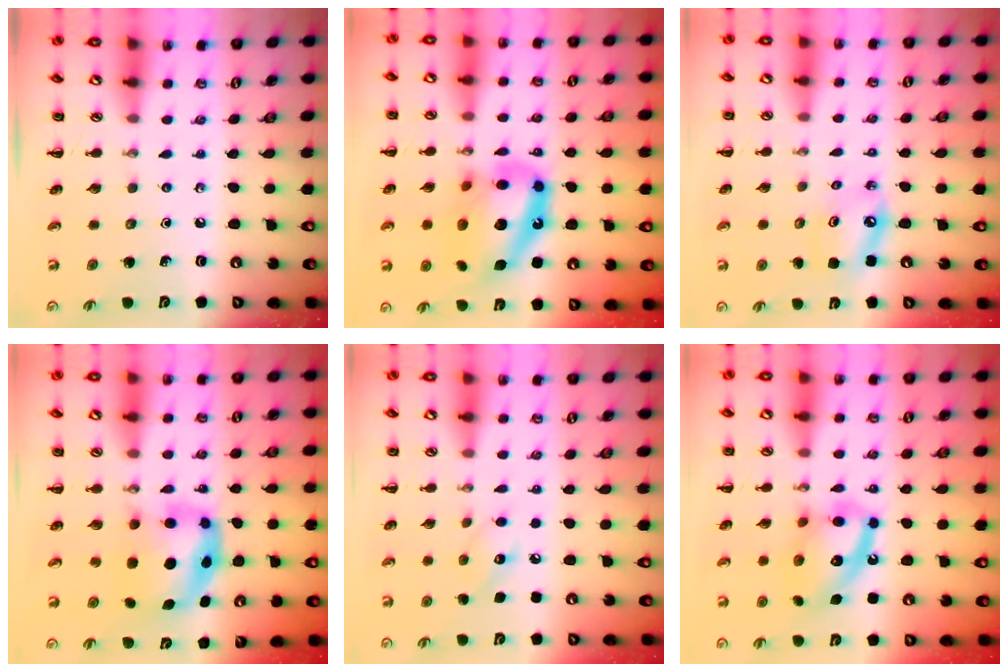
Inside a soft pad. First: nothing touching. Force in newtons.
{"total": 17.0, "press": 16.5, "slide": 4.3}
{"total": 6.4, "press": 6.2, "slide": 1.3}
{"total": 5.9, "press": 5.7, "slide": 1.3}
{"total": 7.9, "press": 7.7, "slide": 1.5}
{"total": 13.7, "press": 13.6, "slide": 1.5}